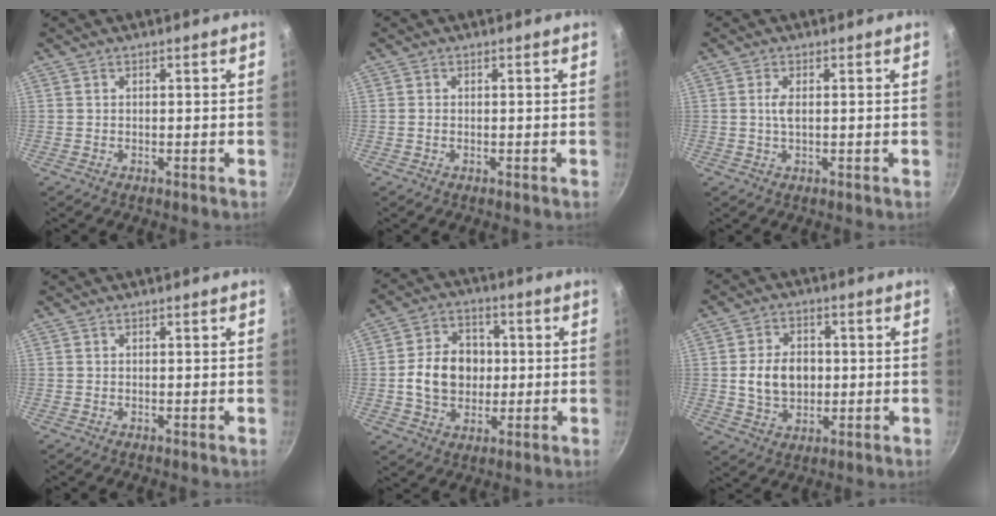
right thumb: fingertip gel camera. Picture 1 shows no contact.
{"total": 0.6, "force": [-0.1, 0.4, 0.3], "torque": [-0.006, 0.002, -0.003]}
{"total": 2.2, "force": [0.2, 0.8, 2.0], "torque": [-0.046, 0.001, 0.003]}
{"total": 0.0}
{"total": 11.9, "force": [0.0, 9.4, 7.2], "torque": [-0.094, 0.013, -0.006]}
{"total": 9.4, "force": [0.1, 7.0, 6.3], "torque": [-0.086, 0.006, 0.003]}